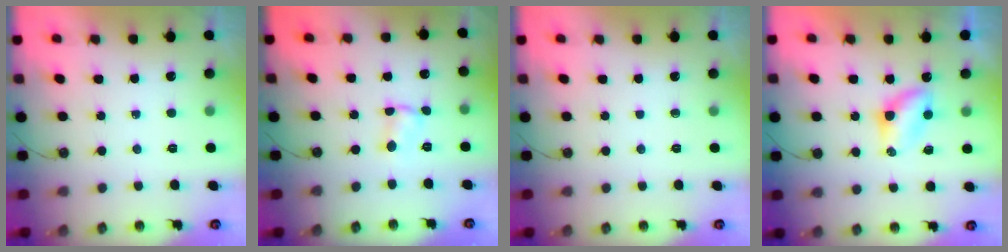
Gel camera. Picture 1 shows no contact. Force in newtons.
{"total": 1.8, "press": 1.8, "slide": 0.3}
{"total": 0.0}
{"total": 5.0, "press": 5.0, "slide": 0.5}